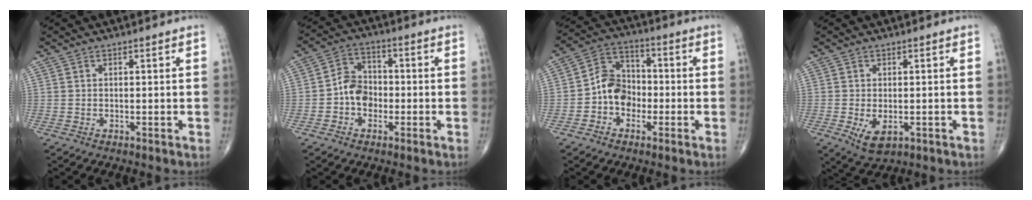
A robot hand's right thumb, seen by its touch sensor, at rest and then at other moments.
{"total": 6.6, "force": [-1.6, 5.3, 3.7], "torque": [-0.040, 0.027, -0.041]}
{"total": 8.5, "force": [-2.2, 6.9, 4.5], "torque": [-0.050, 0.037, -0.055]}
{"total": 4.8, "force": [-1.3, 2.6, 3.7], "torque": [-0.063, -0.011, -0.012]}